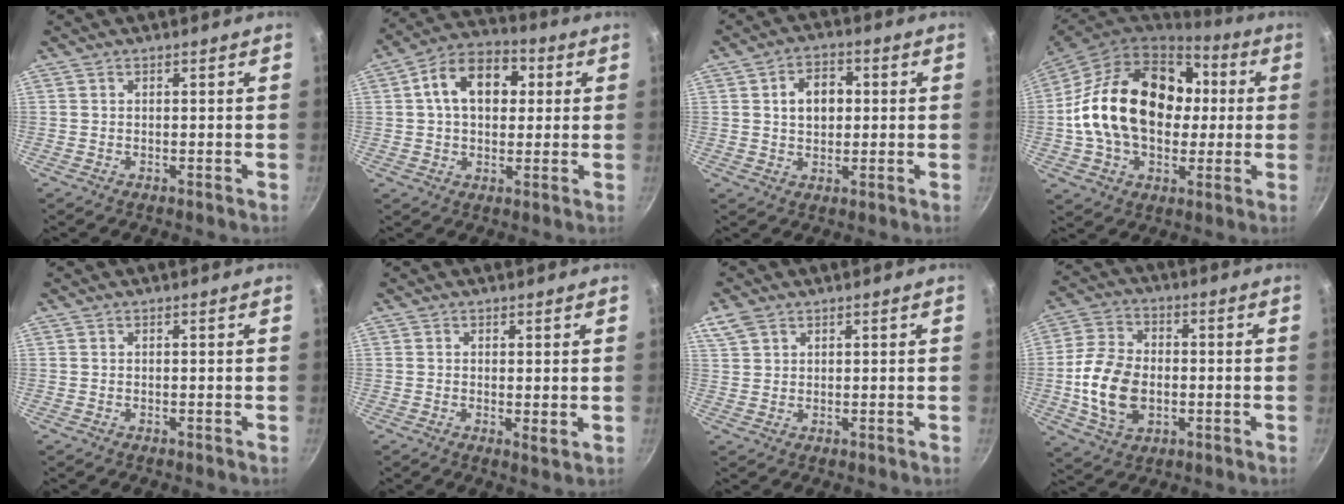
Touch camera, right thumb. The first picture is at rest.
{"total": 13.2, "force": [2.8, 9.0, 9.1], "torque": [-0.113, 0.019, 0.028]}
{"total": 6.9, "force": [1.1, 4.9, 4.8], "torque": [-0.052, 0.009, 0.014]}
{"total": 25.4, "force": [1.9, 18.2, 17.7], "torque": [-0.281, 0.039, 0.032]}
{"total": 0.0}
{"total": 2.1, "force": [0.4, 0.8, 1.9], "torque": [-0.030, -0.010, 0.006]}
{"total": 4.0, "force": [2.4, 2.6, 1.8], "torque": [-0.030, 0.000, 0.052]}
{"total": 13.7, "force": [-1.8, 9.4, 9.8], "torque": [-0.174, 0.014, -0.033]}